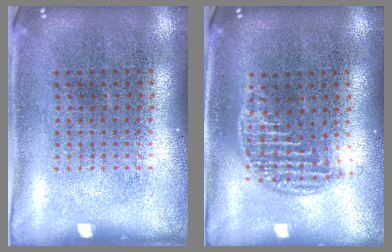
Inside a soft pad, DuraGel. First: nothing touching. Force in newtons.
{"total": 1.2, "press": 1.1, "slide": 0.6}